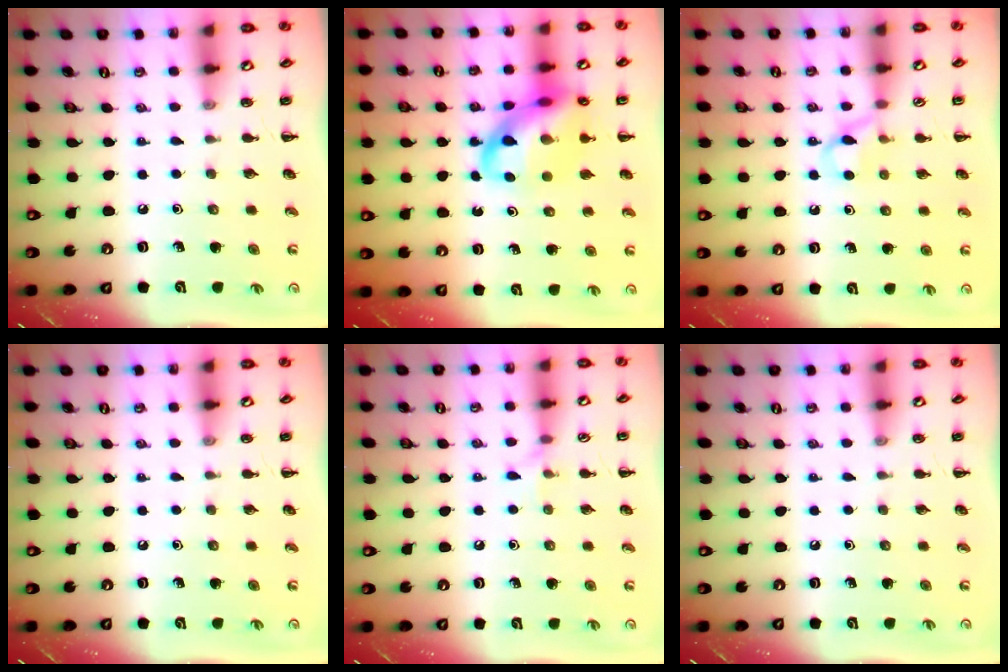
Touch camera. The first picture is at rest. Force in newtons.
{"total": 16.0, "press": 15.6, "slide": 3.5}
{"total": 5.3, "press": 5.1, "slide": 1.5}
{"total": 0.0}
{"total": 5.4, "press": 5.2, "slide": 1.5}
{"total": 0.0}